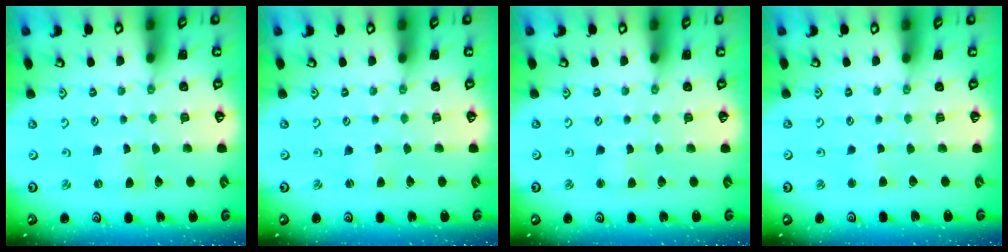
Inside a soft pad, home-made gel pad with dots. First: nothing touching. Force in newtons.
{"total": 1.0, "press": 1.0, "slide": 0.2}
{"total": 2.0, "press": 2.0, "slide": 0.3}
{"total": 1.8, "press": 1.7, "slide": 0.3}